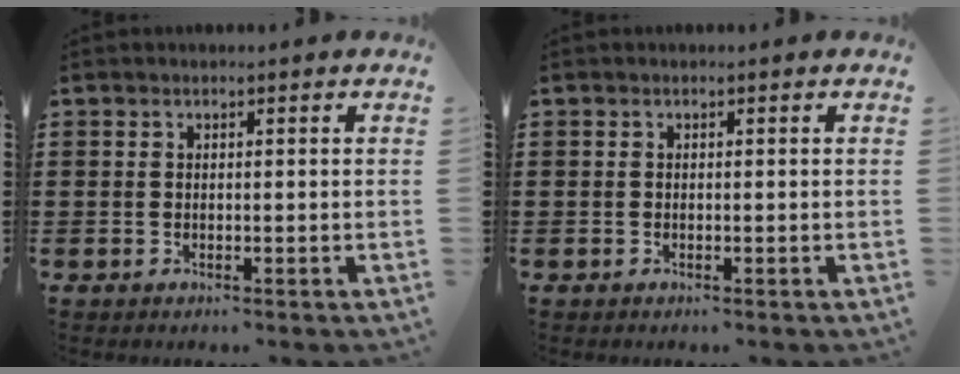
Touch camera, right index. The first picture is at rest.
{"total": 0.0}